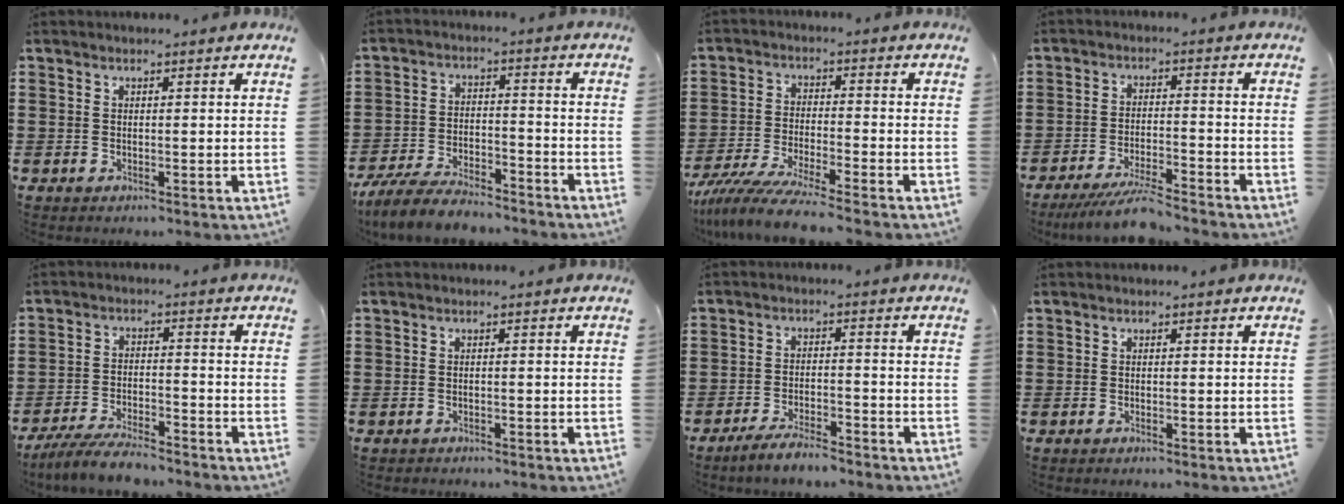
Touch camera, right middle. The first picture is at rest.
{"total": 6.7, "force": [-6.3, 1.1, 2.2], "torque": [-0.045, 0.008, -0.121]}
{"total": 7.1, "force": [-6.4, -0.5, 3.0], "torque": [-0.076, -0.019, -0.129]}
{"total": 6.0, "force": [-5.4, 0.2, 2.5], "torque": [-0.052, -0.011, -0.103]}
{"total": 5.8, "force": [-5.3, 0.7, 2.2], "torque": [-0.048, -0.004, -0.104]}
{"total": 0.6, "force": [-0.6, 0.1, 0.0], "torque": [-0.002, 0.000, -0.013]}
{"total": 4.1, "force": [-3.7, 0.4, 1.7], "torque": [-0.036, 0.000, -0.074]}
{"total": 0.0}